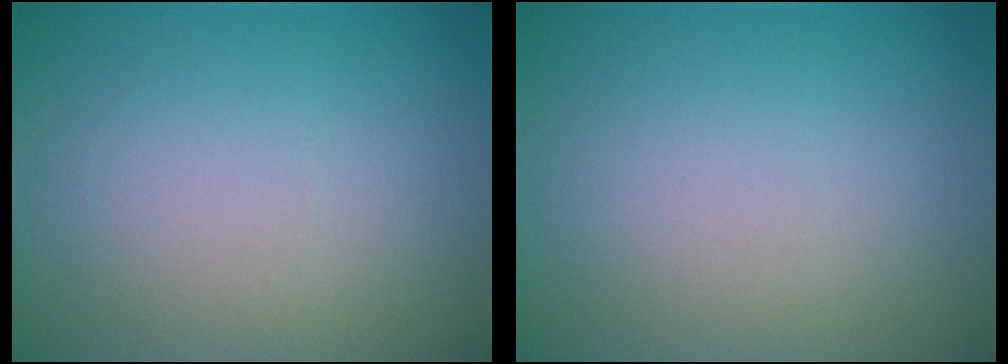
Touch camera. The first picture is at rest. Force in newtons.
{"total": 0.0}